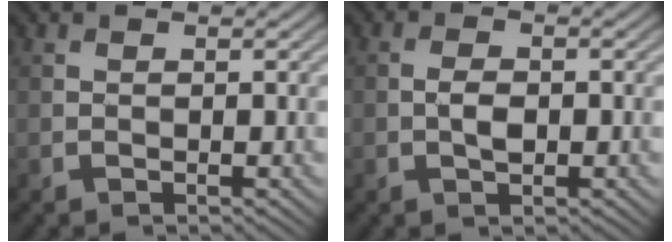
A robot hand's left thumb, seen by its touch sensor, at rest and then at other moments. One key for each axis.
{"total": 2.2, "fx": -0.4, "fy": 1.3, "fz": 1.8, "tx": -0.039, "ty": -0.003, "tz": -0.009}